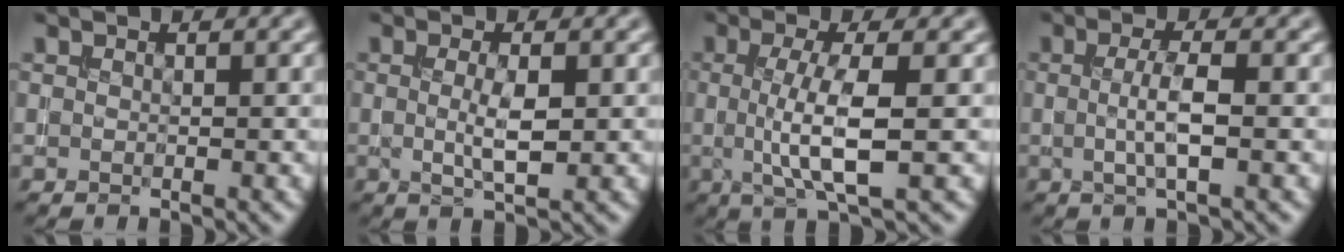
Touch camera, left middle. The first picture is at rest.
{"total": 2.6, "force": [0.0, 0.6, 2.5], "torque": [-0.051, 0.001, 0.001]}
{"total": 5.3, "force": [-0.3, 1.2, 5.2], "torque": [-0.101, -0.001, -0.005]}
{"total": 3.0, "force": [-0.1, 0.6, 2.9], "torque": [-0.056, 0.002, -0.003]}